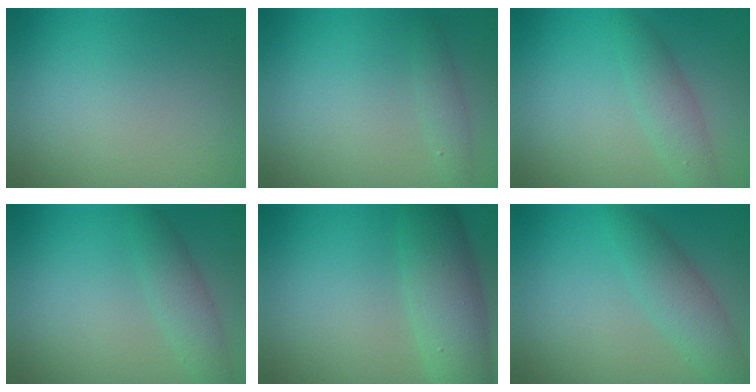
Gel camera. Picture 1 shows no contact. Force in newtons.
{"total": 1.3, "press": 1.3, "slide": 0.1}
{"total": 2.7, "press": 2.7, "slide": 0.2}
{"total": 2.6, "press": 2.6, "slide": 0.1}
{"total": 6.0, "press": 6.0, "slide": 0.3}
{"total": 3.8, "press": 3.8, "slide": 0.1}